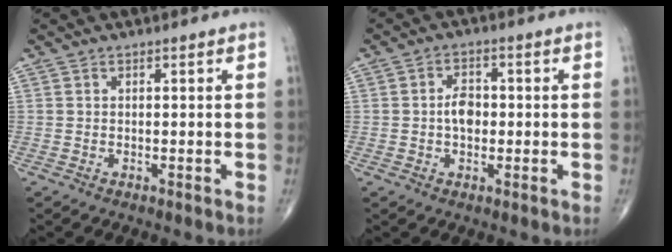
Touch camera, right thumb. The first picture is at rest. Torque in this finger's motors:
{"motor_torque": [1.06, 0.66, 0.43, 0.02, 0.00]}